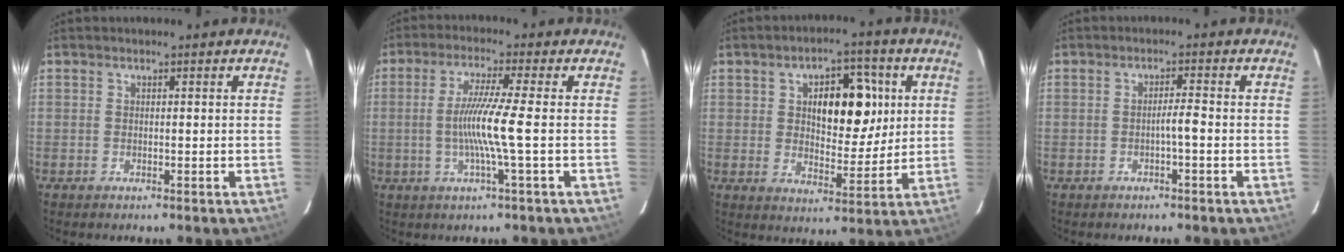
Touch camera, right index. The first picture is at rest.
{"total": 7.2, "force": [-0.9, -1.4, 7.0], "torque": [-0.141, -0.007, -0.019]}
{"total": 11.1, "force": [2.9, 5.1, 9.4], "torque": [-0.136, 0.018, 0.050]}
{"total": 1.8, "force": [-0.8, -0.1, 1.6], "torque": [-0.025, 0.003, -0.014]}